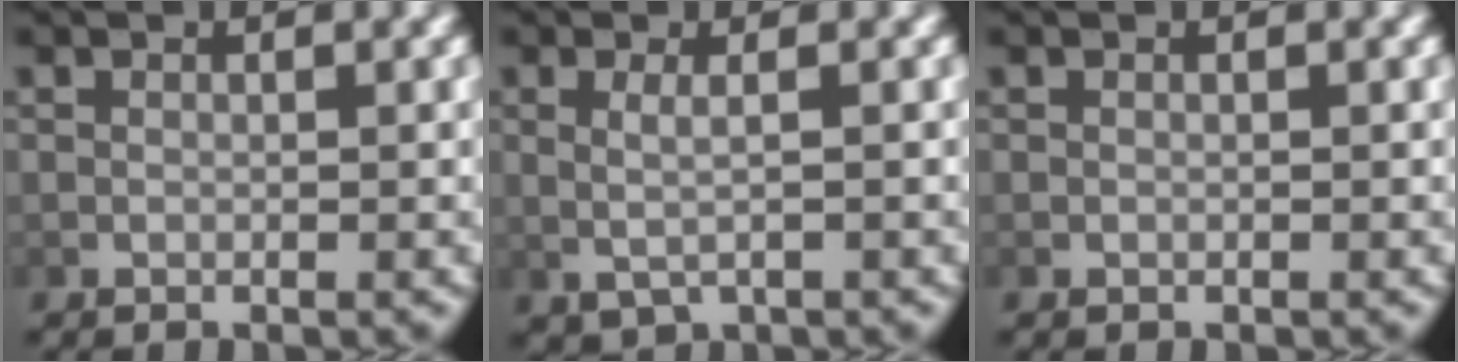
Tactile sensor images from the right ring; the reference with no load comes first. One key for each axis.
{"total": 2.0, "fx": 0.1, "fy": 1.0, "fz": 1.8, "tx": -0.042, "ty": -0.010, "tz": 0.014}
{"total": 0.0}